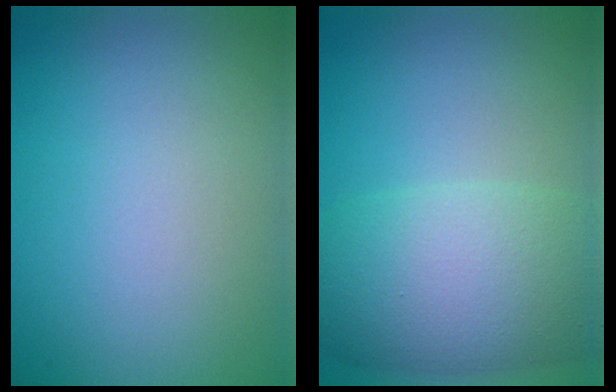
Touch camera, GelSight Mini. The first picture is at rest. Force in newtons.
{"total": 8.1, "press": 8.1, "slide": 0.4}